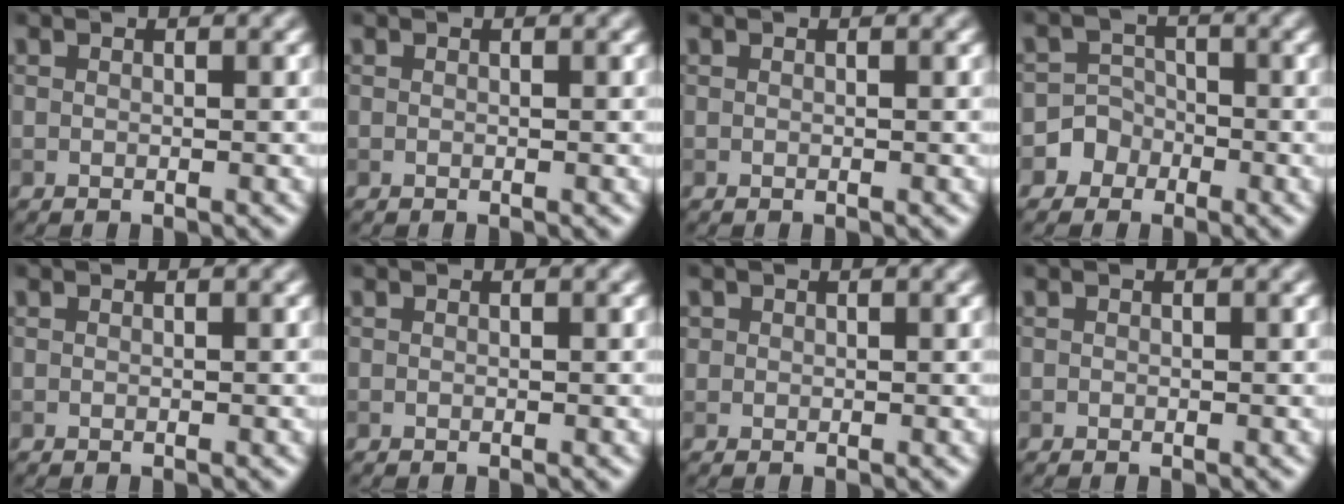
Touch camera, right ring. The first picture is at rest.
{"total": 0.0}
{"total": 0.0}
{"total": 3.0, "force": [-1.6, 2.6, 0.0], "torque": [0.038, 0.009, -0.039]}
{"total": 0.0}
{"total": 0.0}
{"total": 0.6, "force": [0.2, 0.6, 0.0], "torque": [0.006, -0.001, 0.004]}
{"total": 0.0}